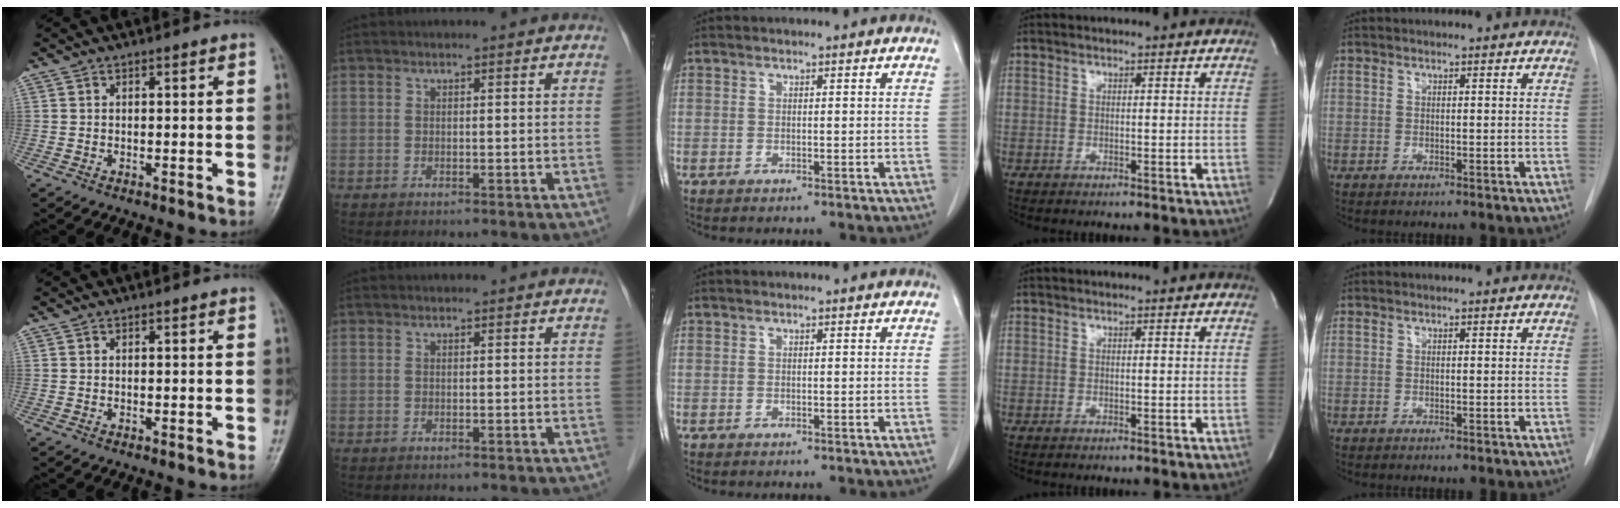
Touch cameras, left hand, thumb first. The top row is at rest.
{}